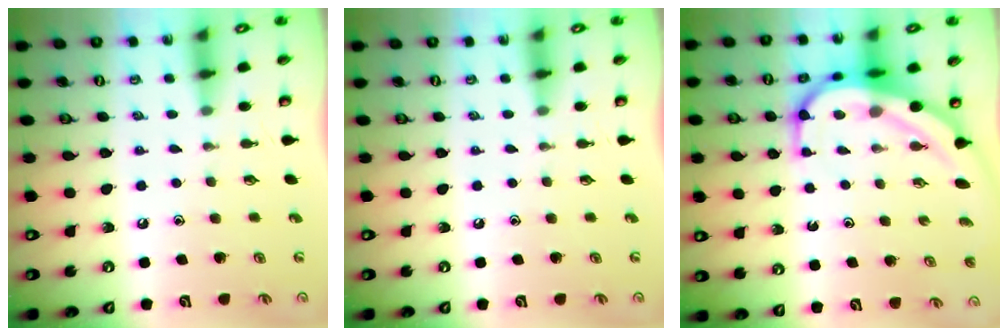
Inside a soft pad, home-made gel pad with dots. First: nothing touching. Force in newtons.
{"total": 0.0}
{"total": 11.5, "press": 11.4, "slide": 1.2}